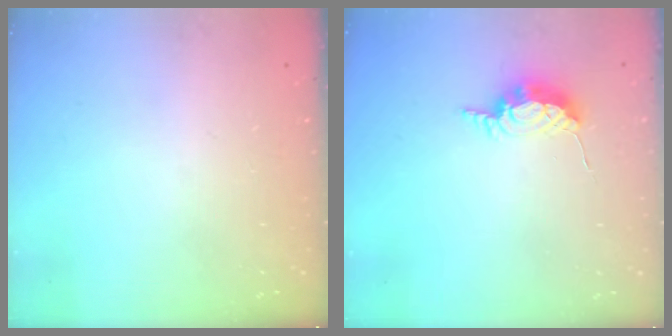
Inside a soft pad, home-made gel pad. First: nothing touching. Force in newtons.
{"total": 7.3, "press": 7.3, "slide": 0.4}